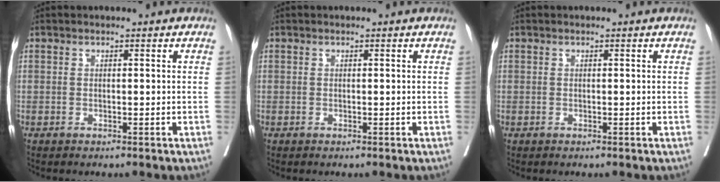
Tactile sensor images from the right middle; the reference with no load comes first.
{"total": 0.0}
{"total": 0.0}